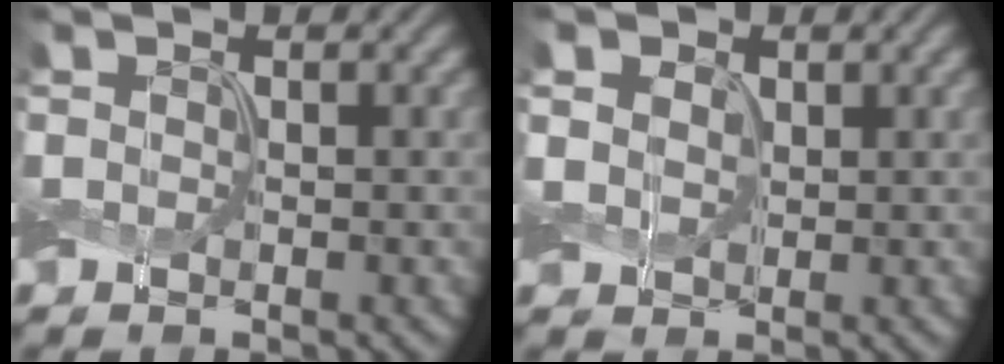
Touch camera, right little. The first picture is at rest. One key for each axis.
{"total": 2.3, "fx": 0.5, "fy": 1.9, "fz": 1.2, "tx": -0.032, "ty": 0.004, "tz": -0.001}